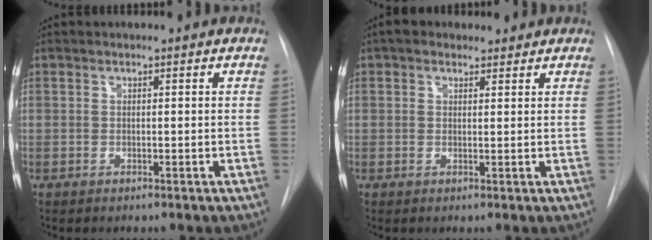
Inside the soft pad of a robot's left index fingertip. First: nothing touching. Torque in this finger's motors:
{"motor_torque": [0.13, -0.30, -0.27, 0.01]}